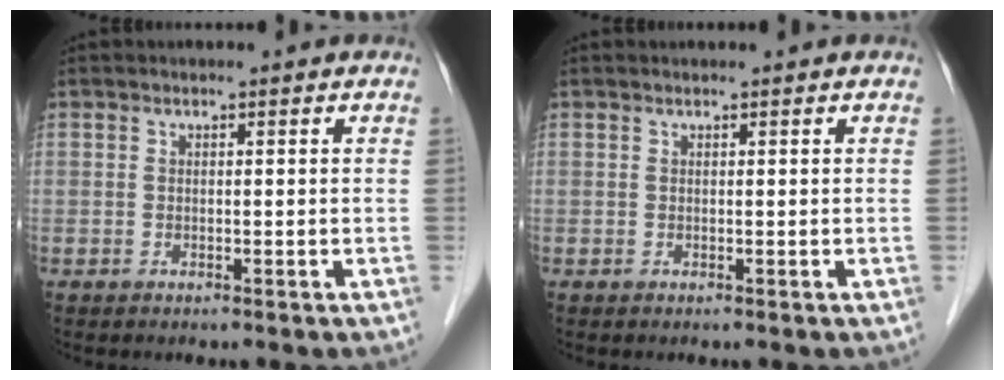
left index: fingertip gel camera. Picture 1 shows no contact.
{"total": 1.8, "force": [-1.7, -0.4, -0.5], "torque": [0.012, -0.003, -0.028]}